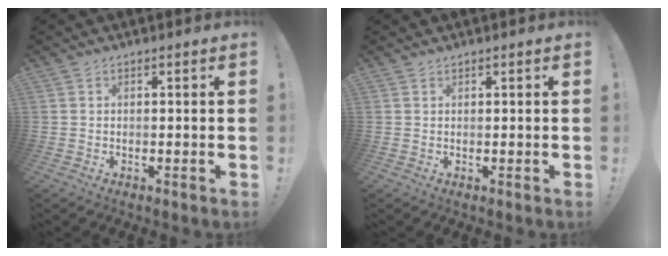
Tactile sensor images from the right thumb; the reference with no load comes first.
{"total": 0.6, "force": [0.5, -0.1, 0.2], "torque": [0.003, -0.003, 0.009]}